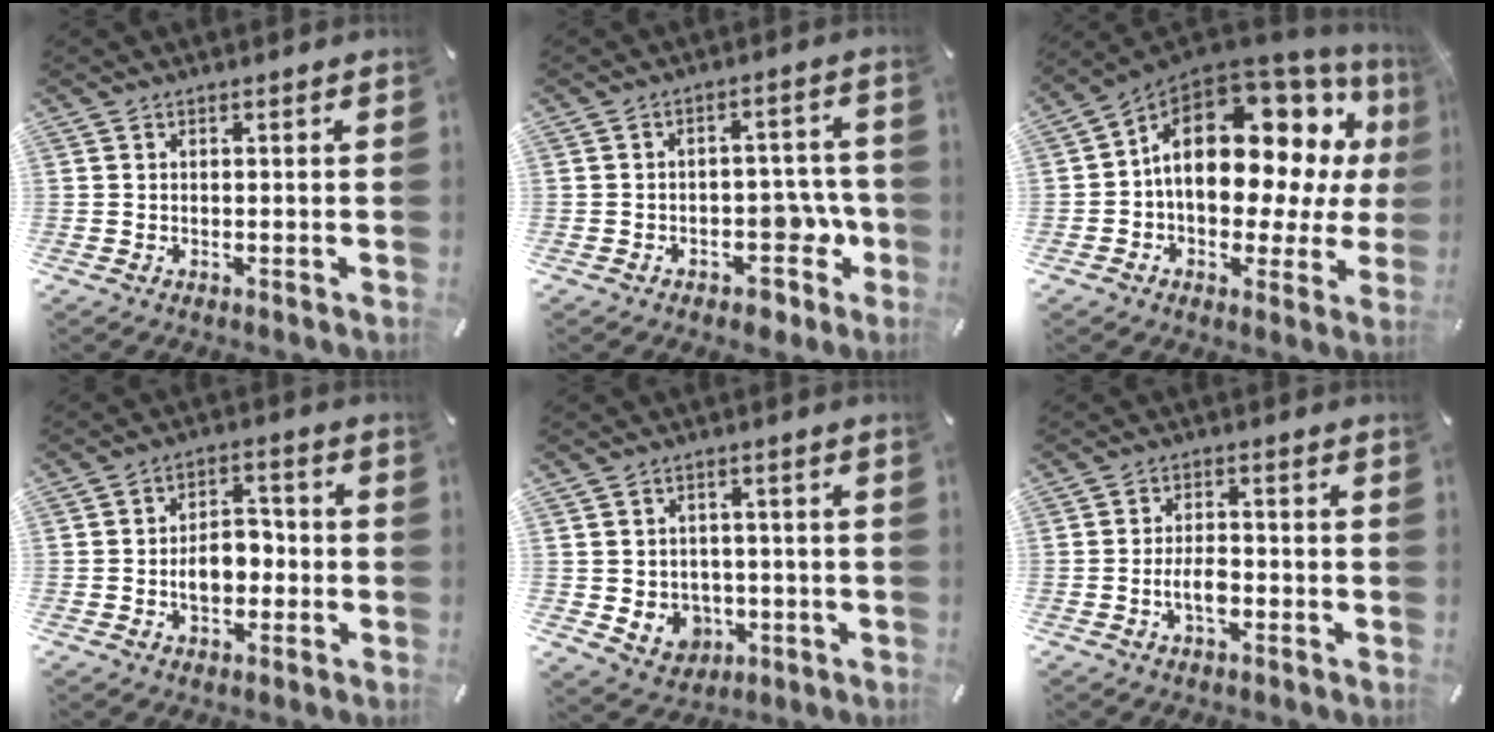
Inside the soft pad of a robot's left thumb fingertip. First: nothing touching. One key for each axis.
{"total": 9.5, "fx": -3.5, "fy": 6.5, "fz": 6.0, "tx": -0.054, "ty": 0.010, "tz": -0.054}
{"total": 19.8, "fx": 5.0, "fy": 12.3, "fz": 14.6, "tx": -0.214, "ty": -0.044, "tz": 0.083}
{"total": 7.2, "fx": -1.9, "fy": 5.2, "fz": 4.5, "tx": -0.069, "ty": 0.010, "tz": -0.035}
{"total": 6.4, "fx": 0.0, "fy": 6.3, "fz": 1.2, "tx": -0.027, "ty": -0.005, "tz": 0.008}
{"total": 4.9, "fx": -1.8, "fy": 2.5, "fz": 3.8, "tx": -0.078, "ty": 0.009, "tz": -0.035}